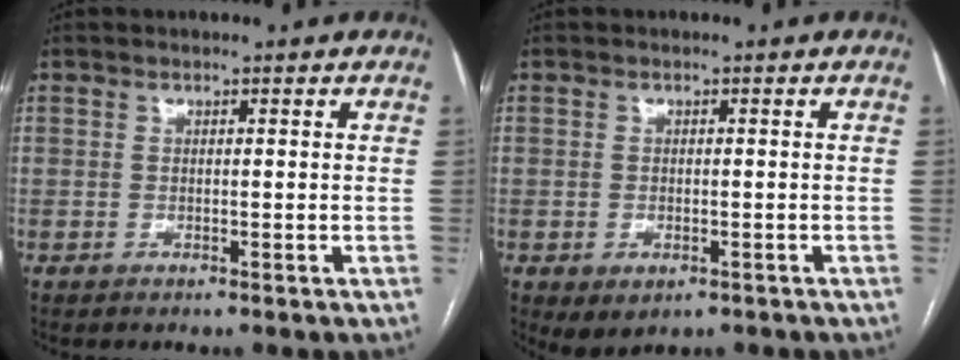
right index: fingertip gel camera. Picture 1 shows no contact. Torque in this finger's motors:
{"motor_torque": [0.90, -0.81, 0.23, 0.02]}